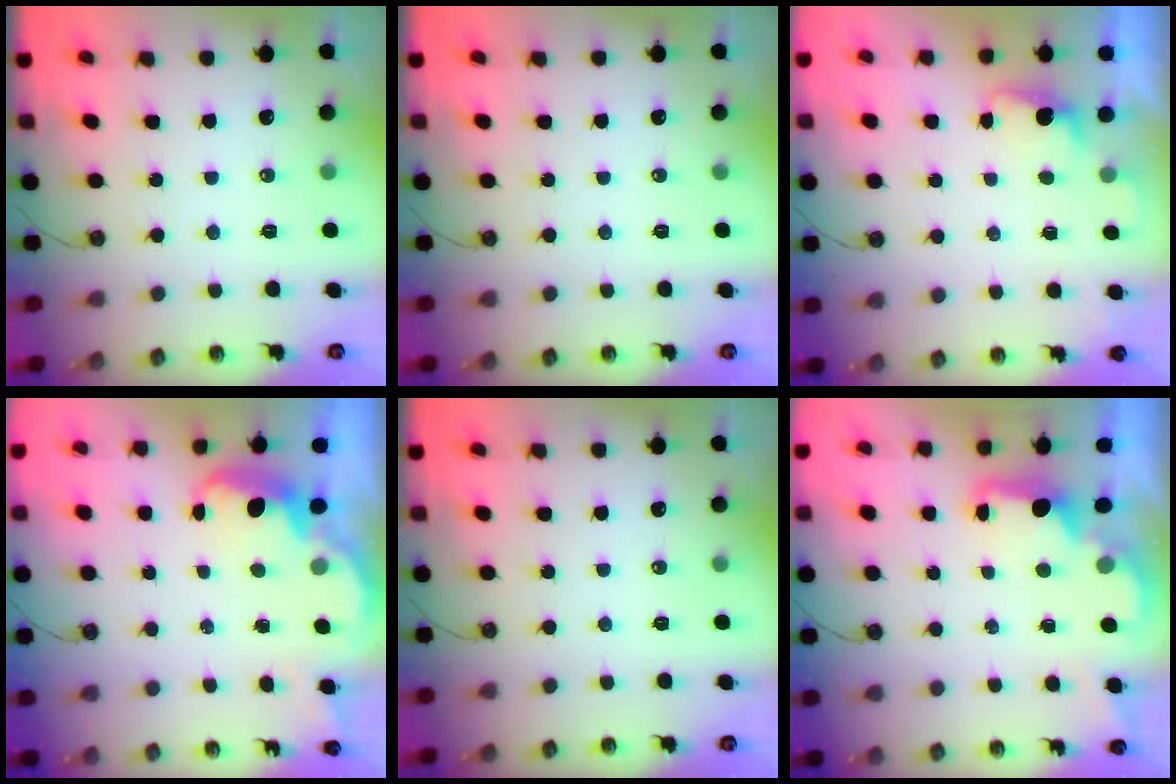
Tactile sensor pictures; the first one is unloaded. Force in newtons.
{"total": 0.0}
{"total": 1.4, "press": 1.1, "slide": 0.8}
{"total": 2.7, "press": 2.7, "slide": 0.7}
{"total": 0.0}
{"total": 2.2, "press": 2.0, "slide": 0.8}